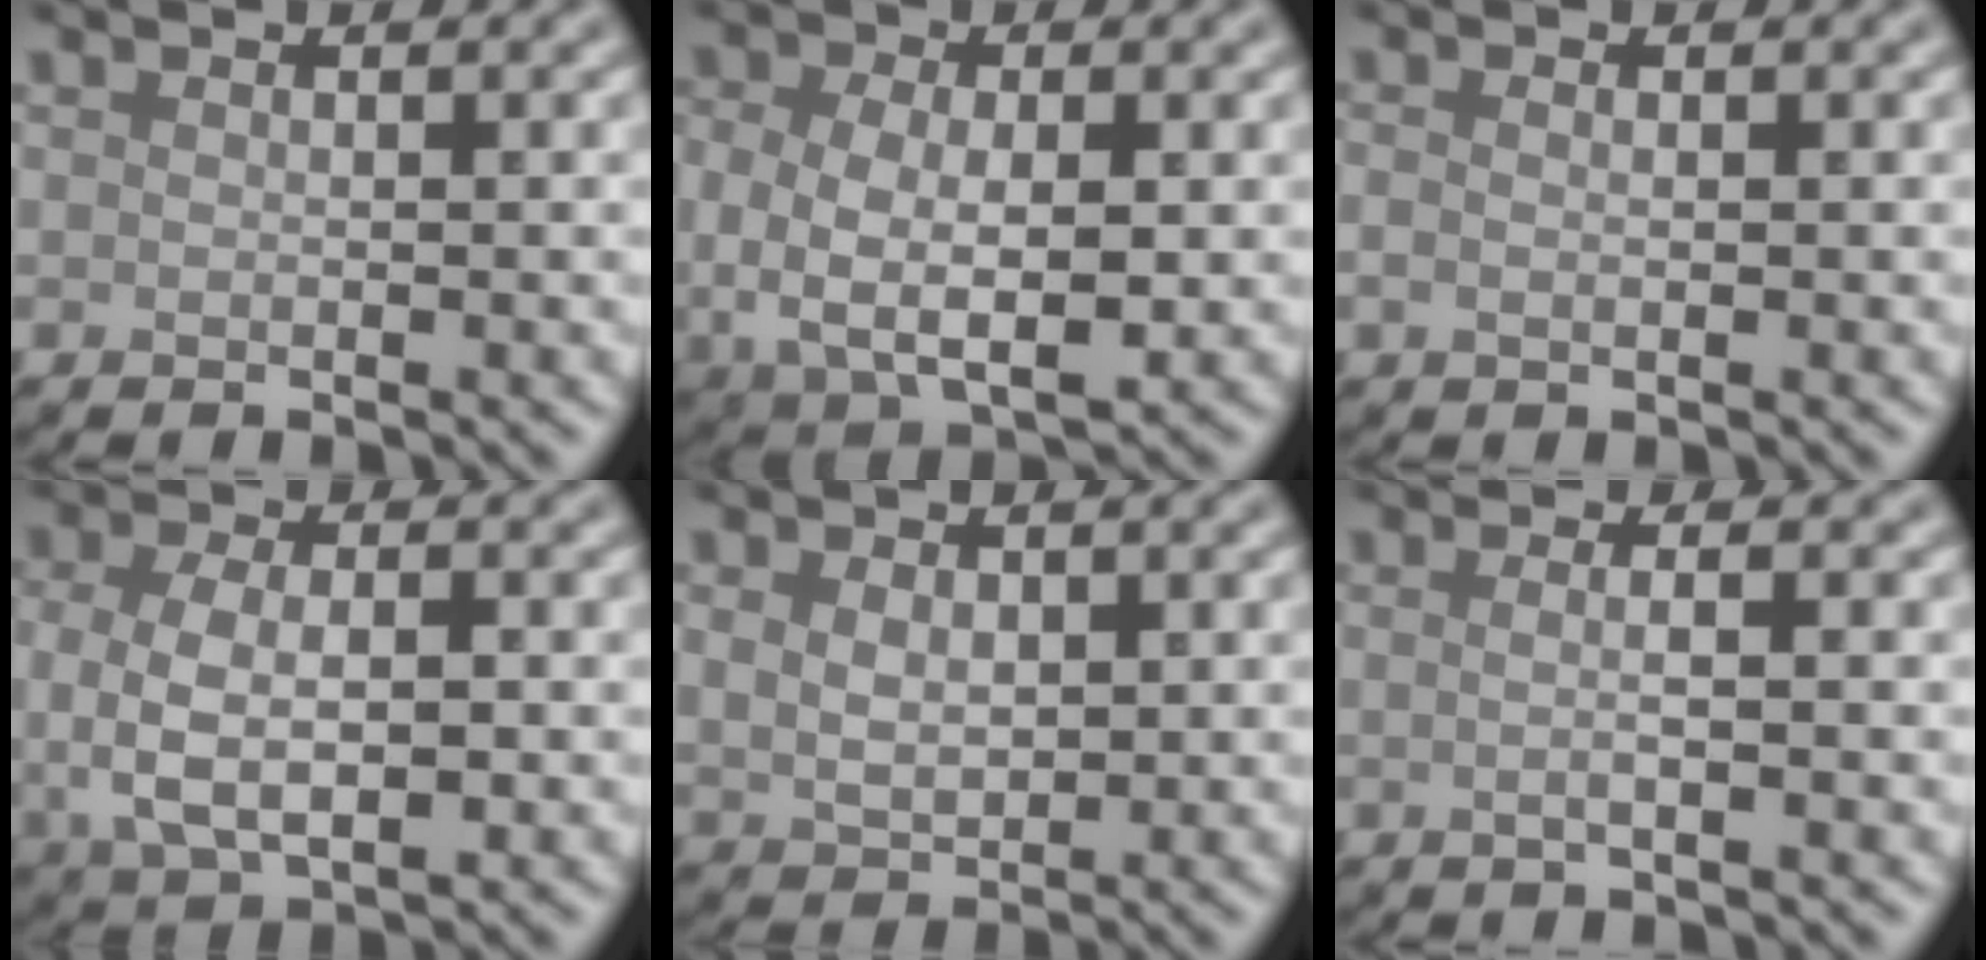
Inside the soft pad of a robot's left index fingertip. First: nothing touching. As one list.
[{"total": 6.4, "force": [-0.4, 4.1, 4.8], "torque": [-0.103, -0.014, -0.002]}, {"total": 1.0, "force": [-0.1, 0.6, 0.8], "torque": [-0.020, -0.003, -0.002]}, {"total": 5.5, "force": [-0.3, 2.9, 4.7], "torque": [-0.102, -0.008, -0.006]}, {"total": 2.7, "force": [0.6, 1.9, 1.8], "torque": [-0.040, -0.002, 0.015]}, {"total": 2.5, "force": [0.2, 1.0, 2.2], "torque": [-0.017, -0.003, -0.020]}]